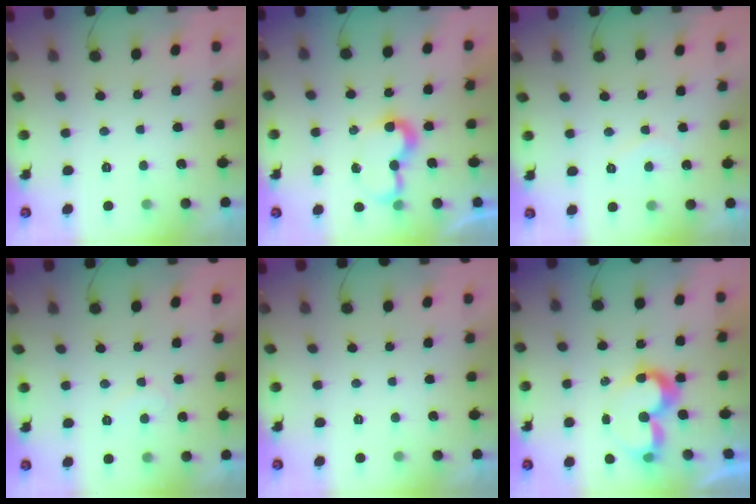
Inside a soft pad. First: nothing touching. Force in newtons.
{"total": 7.6, "press": 7.6, "slide": 0.6}
{"total": 4.8, "press": 4.8, "slide": 0.5}
{"total": 6.8, "press": 6.8, "slide": 0.6}
{"total": 1.9, "press": 1.9, "slide": 0.1}
{"total": 8.9, "press": 8.9, "slide": 0.7}